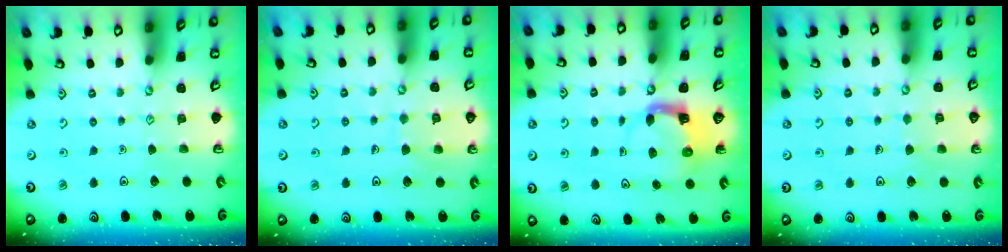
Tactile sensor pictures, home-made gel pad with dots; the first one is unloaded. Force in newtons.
{"total": 6.5, "press": 6.5, "slide": 0.5}
{"total": 3.9, "press": 3.8, "slide": 0.6}
{"total": 4.8, "press": 4.7, "slide": 0.3}